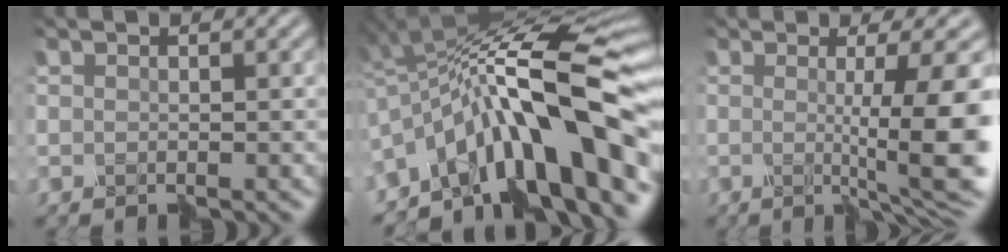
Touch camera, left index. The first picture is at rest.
{"total": 14.0, "force": [-5.0, 3.9, 12.5], "torque": [-0.177, 0.046, -0.089]}
{"total": 8.1, "force": [-0.3, 1.4, 8.0], "torque": [-0.104, -0.003, -0.007]}